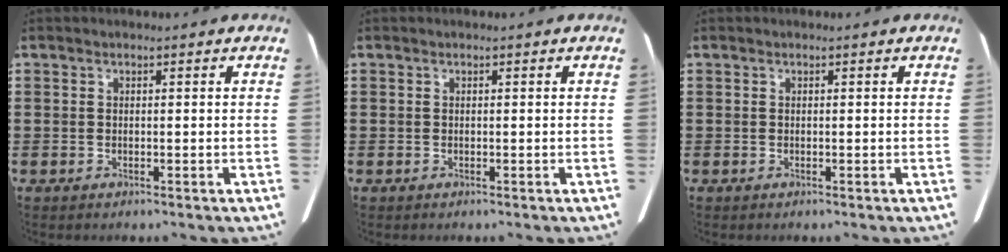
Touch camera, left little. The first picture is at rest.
{"total": 0.0}
{"total": 0.0}